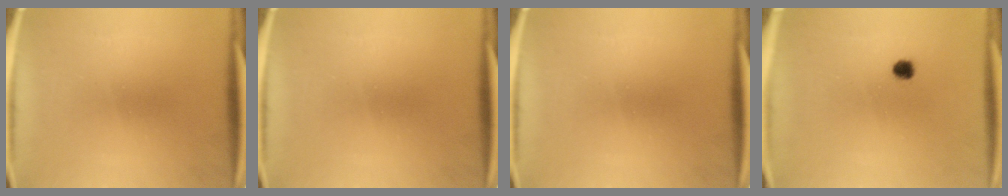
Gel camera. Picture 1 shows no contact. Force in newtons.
{"total": 0.0}
{"total": 0.0}
{"total": 2.0}